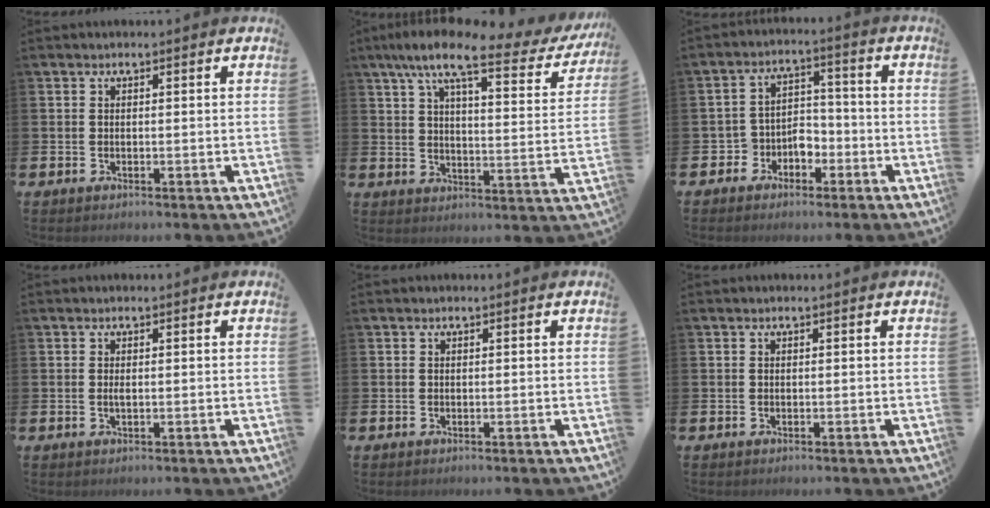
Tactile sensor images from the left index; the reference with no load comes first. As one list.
[{"total": 10.1, "force": [7.7, 2.2, 6.2], "torque": [-0.117, -0.044, 0.121]}, {"total": 4.1, "force": [-2.5, 3.2, 0.7], "torque": [-0.031, 0.009, -0.054]}, {"total": 0.7, "force": [-0.1, 0.2, 0.7], "torque": [-0.010, -0.001, -0.002]}, {"total": 0.0}, {"total": 0.0}]